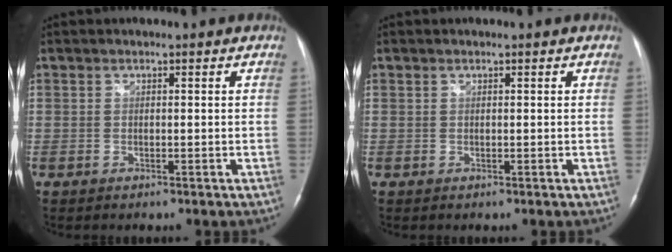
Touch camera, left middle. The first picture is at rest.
{"total": 0.0}